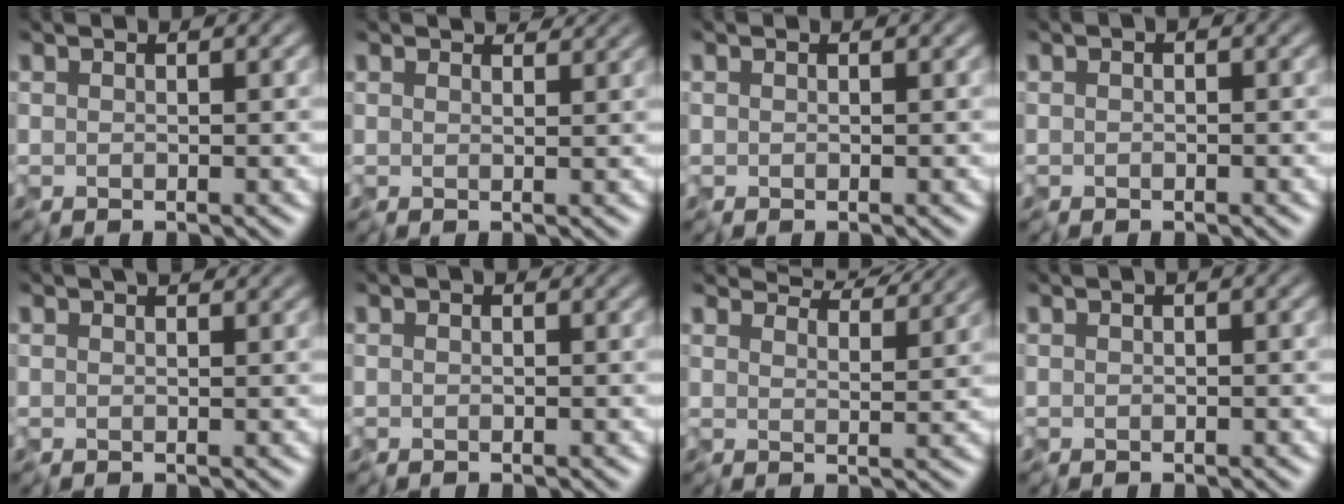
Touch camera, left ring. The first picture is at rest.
{"total": 3.2, "force": [2.7, 0.9, 1.2], "torque": [-0.021, 0.009, 0.023]}
{"total": 0.0}
{"total": 0.9, "force": [0.0, 0.6, 0.7], "torque": [-0.010, 0.003, -0.007]}
{"total": 2.6, "force": [1.8, 1.1, 1.5], "torque": [-0.021, 0.014, 0.010]}
{"total": 1.1, "force": [0.3, 0.8, 0.7], "torque": [-0.010, 0.005, 0.000]}
{"total": 7.0, "force": [6.4, 1.4, 2.5], "torque": [-0.037, 0.010, 0.059]}
{"total": 1.5, "force": [0.5, 0.7, 1.2], "torque": [-0.024, 0.008, 0.002]}